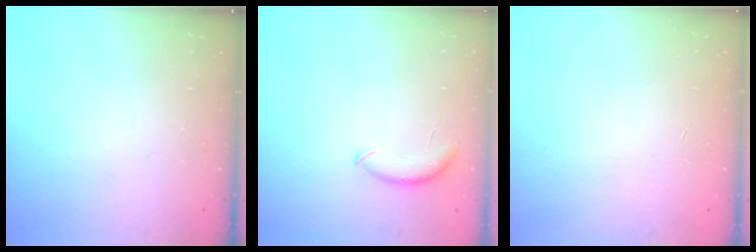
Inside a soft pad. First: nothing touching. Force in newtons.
{"total": 7.4, "press": 7.4, "slide": 1.1}
{"total": 0.6, "press": 0.6, "slide": 0.2}